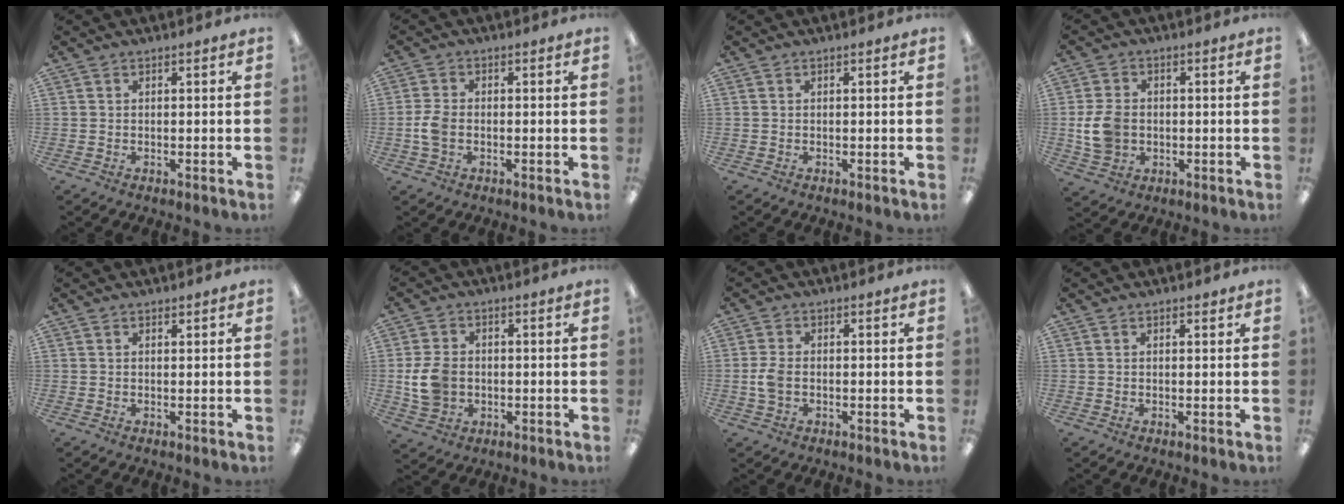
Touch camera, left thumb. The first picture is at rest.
{"total": 4.8, "force": [-0.9, 3.1, 3.5], "torque": [-0.080, 0.001, -0.018]}
{"total": 0.0}
{"total": 8.3, "force": [-0.6, 6.5, 5.0], "torque": [-0.110, 0.009, -0.009]}
{"total": 0.7, "force": [0.6, 0.3, 0.1], "torque": [0.005, -0.003, 0.011]}
{"total": 8.7, "force": [-0.7, 6.9, 5.2], "torque": [-0.112, 0.012, -0.010]}
{"total": 4.3, "force": [-0.5, 2.7, 3.3], "torque": [-0.079, 0.000, -0.013]}
{"total": 0.8, "force": [0.7, 0.3, 0.3], "torque": [0.001, -0.003, 0.011]}